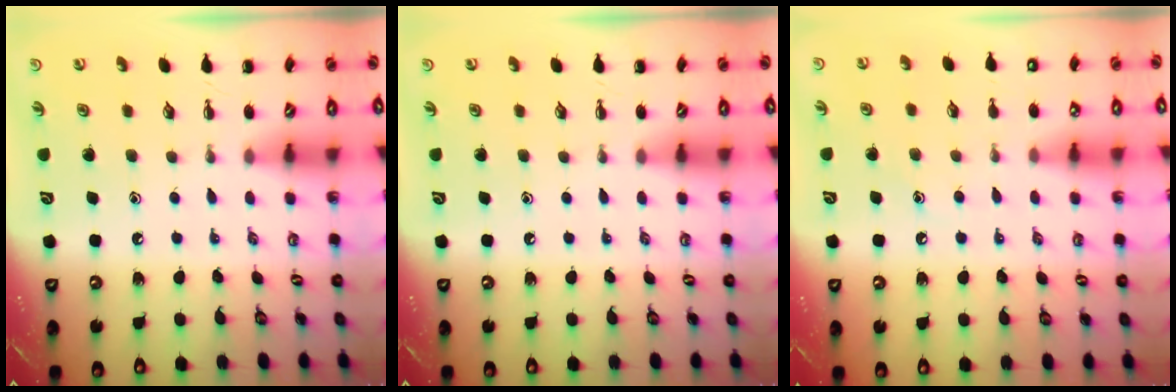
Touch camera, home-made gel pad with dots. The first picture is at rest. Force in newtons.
{"total": 0.0}
{"total": 6.5, "press": 6.4, "slide": 1.4}